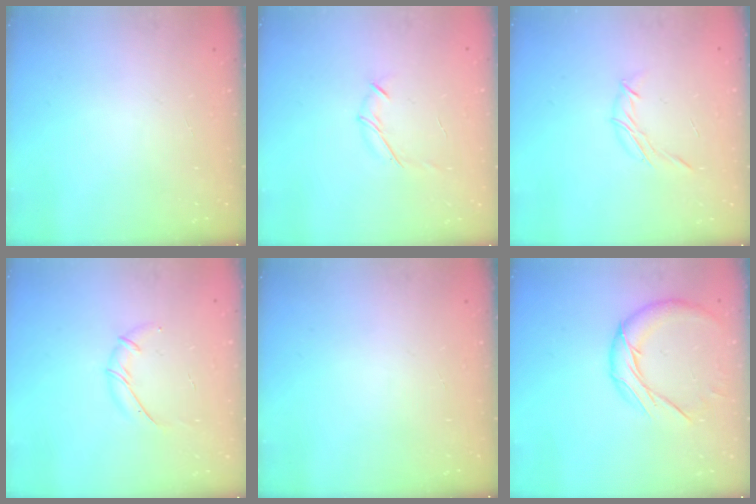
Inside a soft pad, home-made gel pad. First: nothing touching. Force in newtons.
{"total": 5.3, "press": 5.1, "slide": 1.1}
{"total": 6.9, "press": 6.7, "slide": 1.7}
{"total": 6.3, "press": 6.2, "slide": 1.2}
{"total": 0.0}
{"total": 11.7, "press": 11.6, "slide": 0.7}